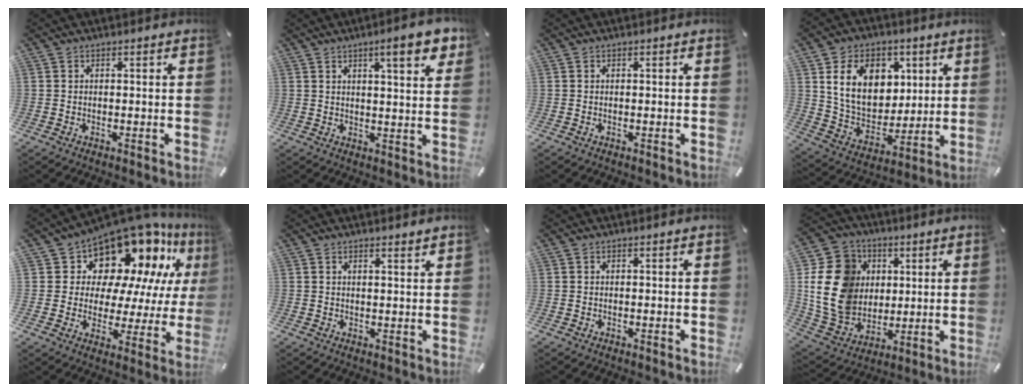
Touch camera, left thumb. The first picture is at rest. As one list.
[{"total": 9.1, "force": [5.1, 2.1, 7.2], "torque": [-0.101, -0.022, 0.077]}, {"total": 0.0}, {"total": 15.8, "force": [5.6, 12.1, 8.4], "torque": [-0.160, -0.008, 0.109]}, {"total": 15.2, "force": [11.7, 8.2, 5.3], "torque": [-0.086, -0.111, 0.197]}, {"total": 1.4, "force": [1.2, 0.0, 0.6], "torque": [-0.012, -0.003, 0.023]}, {"total": 0.0}, {"total": 17.4, "force": [1.8, 15.4, 7.8], "torque": [-0.156, 0.002, 0.038]}]